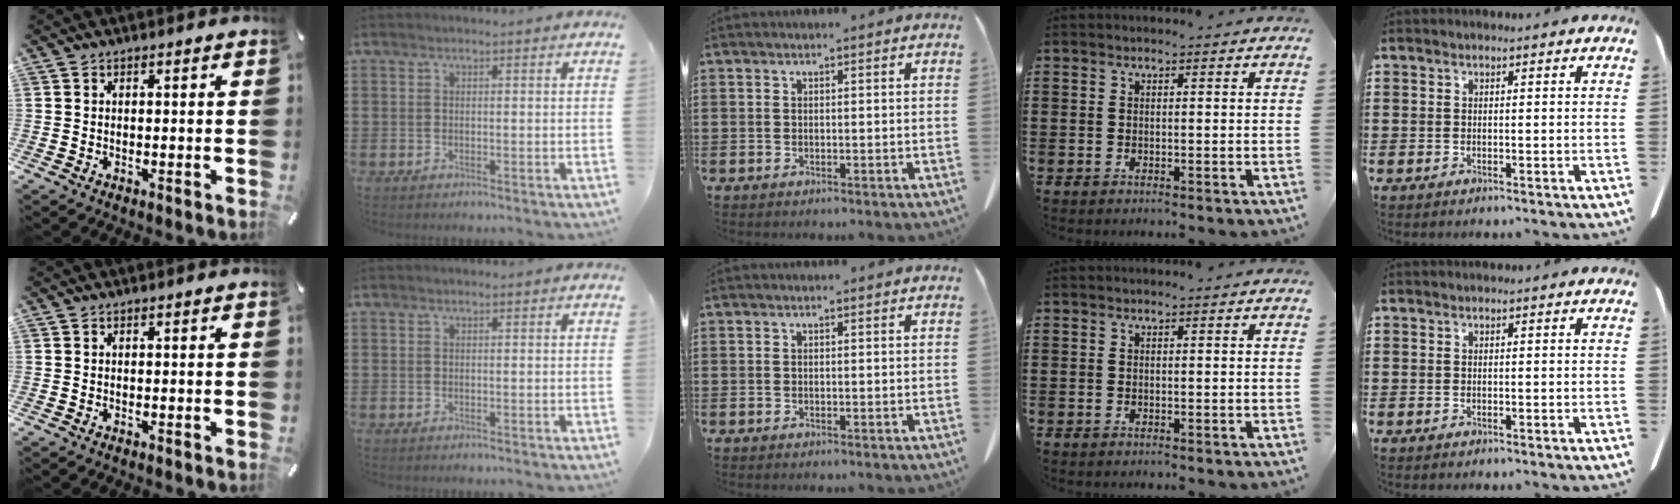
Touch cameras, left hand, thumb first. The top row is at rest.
{}